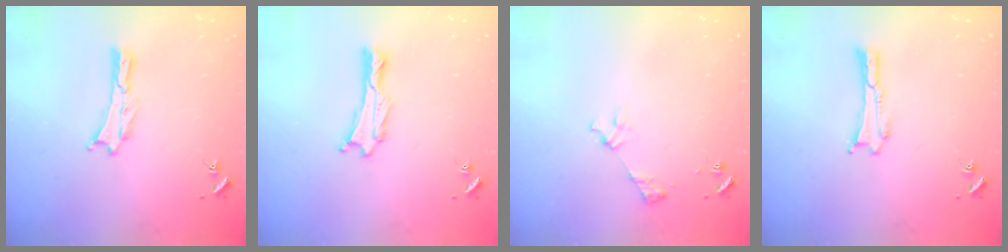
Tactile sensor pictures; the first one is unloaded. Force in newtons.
{"total": 0.6, "press": 0.6, "slide": 0.2}
{"total": 3.3, "press": 3.3, "slide": 0.3}
{"total": 0.0}